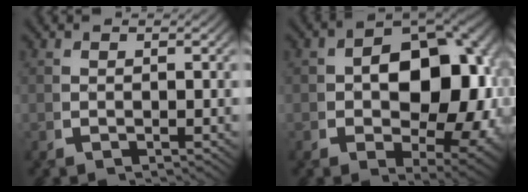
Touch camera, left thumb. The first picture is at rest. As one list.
[{"total": 12.8, "force": [-1.1, 8.2, 9.8], "torque": [-0.164, -0.042, 0.005]}]